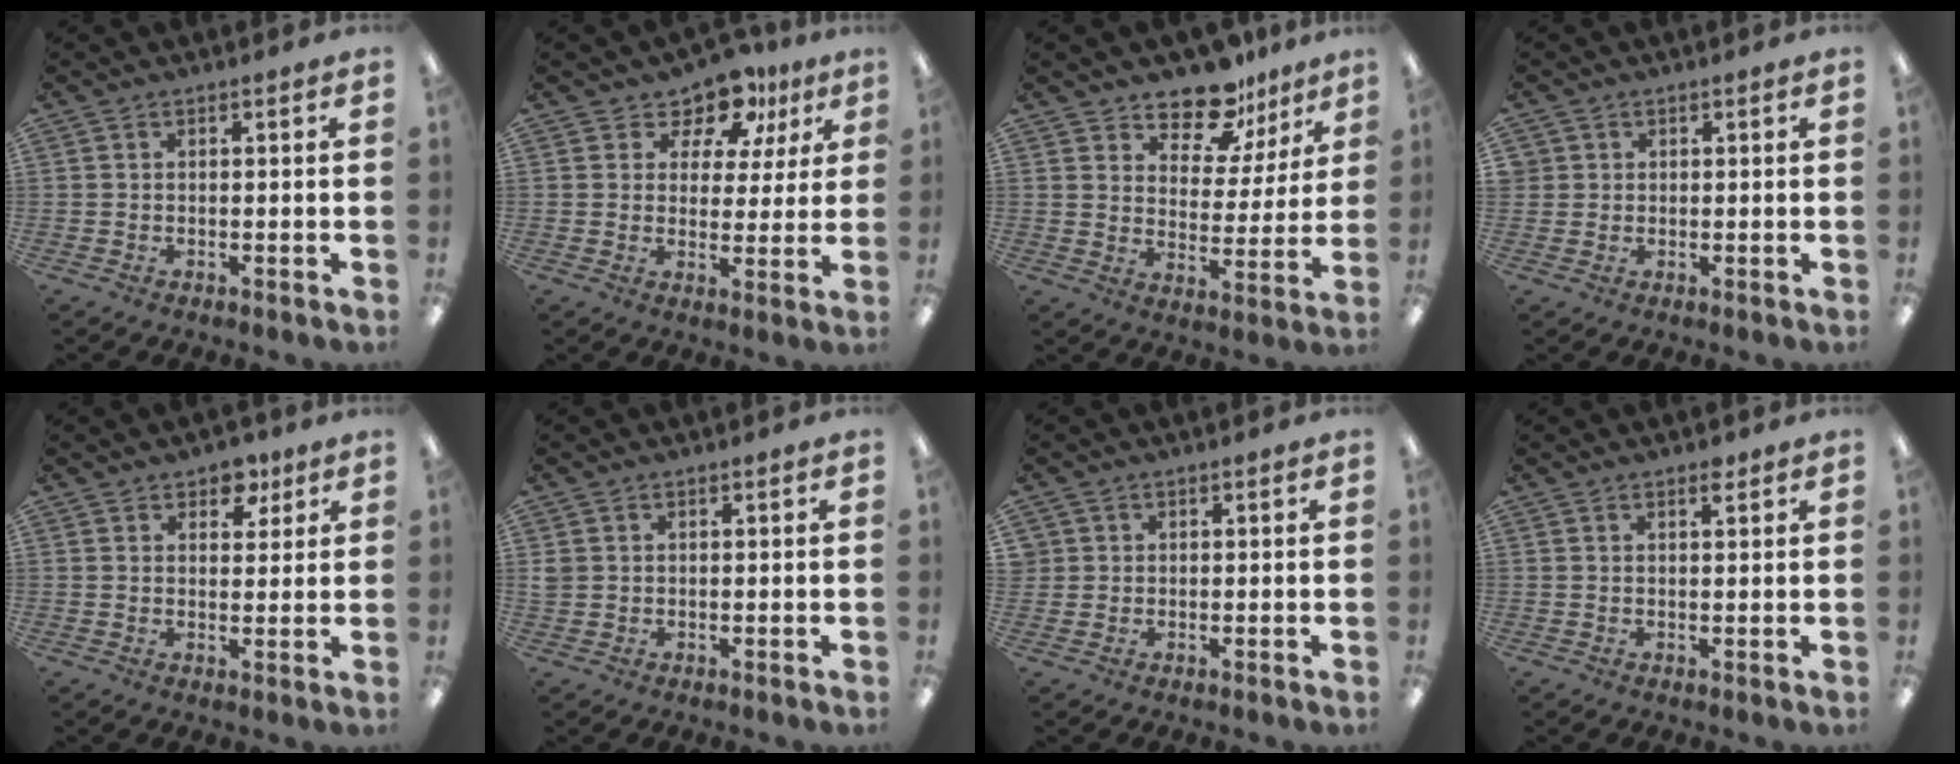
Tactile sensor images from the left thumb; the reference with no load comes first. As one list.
[{"total": 9.4, "force": [7.0, 5.4, 3.2], "torque": [-0.054, -0.049, 0.126]}, {"total": 12.2, "force": [10.2, 5.6, 3.7], "torque": [-0.060, -0.073, 0.188]}, {"total": 2.0, "force": [0.6, 1.9, -0.1], "torque": [-0.002, 0.004, 0.010]}, {"total": 5.7, "force": [4.0, 3.6, 2.0], "torque": [-0.012, -0.016, 0.066]}, {"total": 1.7, "force": [0.5, 1.6, 0.3], "torque": [-0.009, 0.002, 0.008]}, {"total": 1.7, "force": [0.5, 1.6, -0.2], "torque": [0.001, 0.004, 0.008]}, {"total": 1.9, "force": [1.5, 0.7, 0.9], "torque": [-0.005, -0.007, 0.024]}]